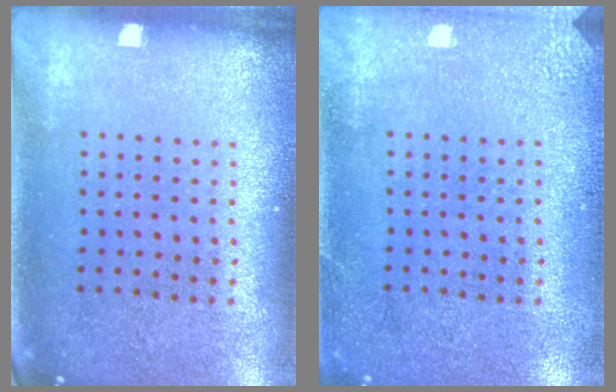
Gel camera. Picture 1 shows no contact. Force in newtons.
{"total": 2.4, "press": 2.4, "slide": 0.3}